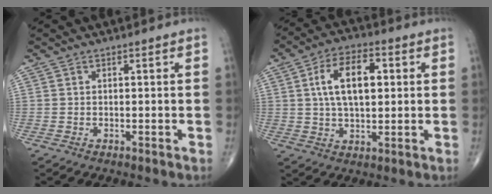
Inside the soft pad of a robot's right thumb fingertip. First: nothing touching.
{"total": 11.5, "force": [2.3, 6.0, 9.6], "torque": [-0.156, 0.006, 0.037]}